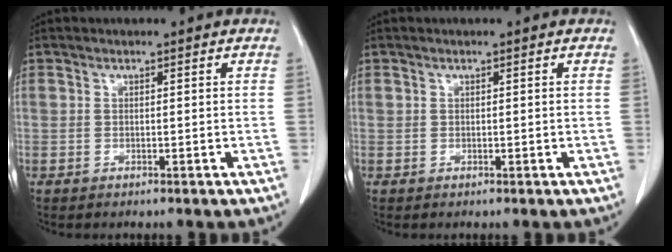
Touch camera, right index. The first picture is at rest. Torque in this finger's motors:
{"motor_torque": [-0.13, 0.11, -0.06, -0.01]}